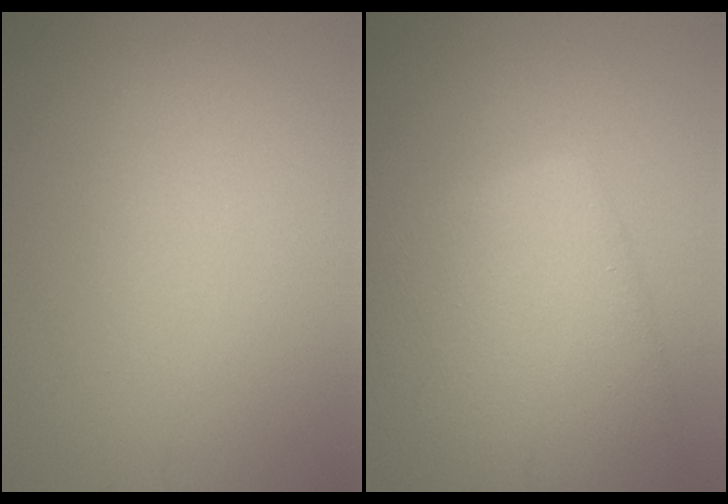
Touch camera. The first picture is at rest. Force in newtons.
{"total": 9.3, "press": 9.3, "slide": 0.4}